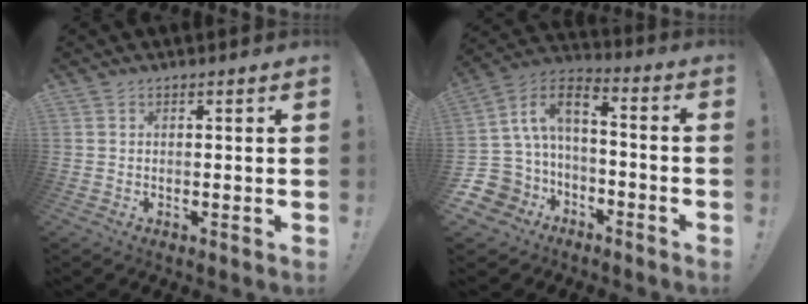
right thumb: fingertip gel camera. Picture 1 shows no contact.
{"total": 8.3, "force": [-1.6, 6.6, 4.7], "torque": [-0.102, 0.014, -0.028]}